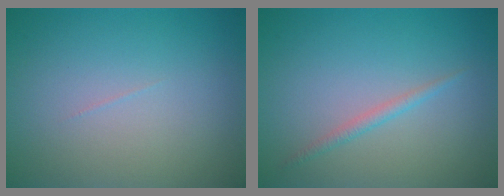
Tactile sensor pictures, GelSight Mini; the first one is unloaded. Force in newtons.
{"total": 1.1, "press": 1.1, "slide": 0.1}